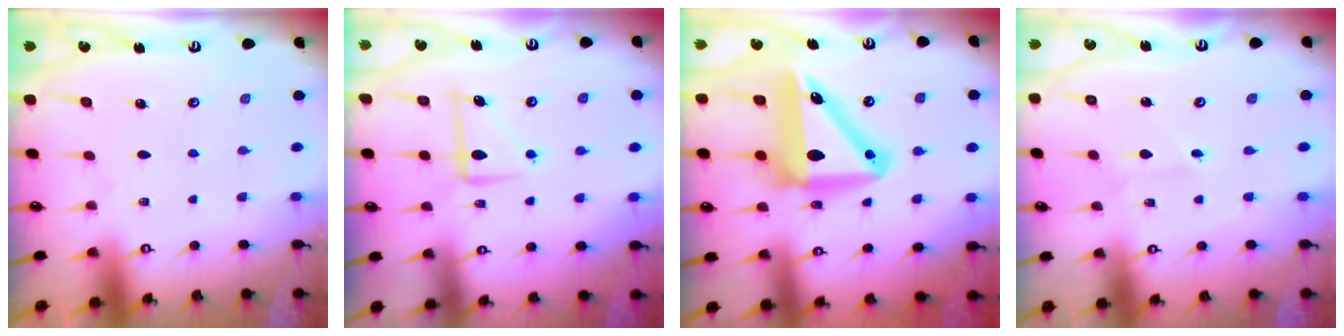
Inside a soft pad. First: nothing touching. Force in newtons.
{"total": 6.7, "press": 6.7, "slide": 0.3}
{"total": 13.9, "press": 13.4, "slide": 3.4}
{"total": 1.4, "press": 1.4, "slide": 0.1}